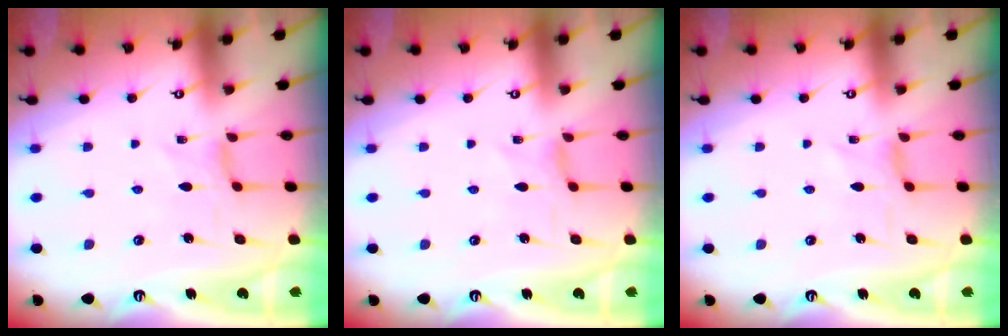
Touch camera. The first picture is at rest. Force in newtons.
{"total": 0.0}
{"total": 1.0, "press": 0.9, "slide": 0.3}